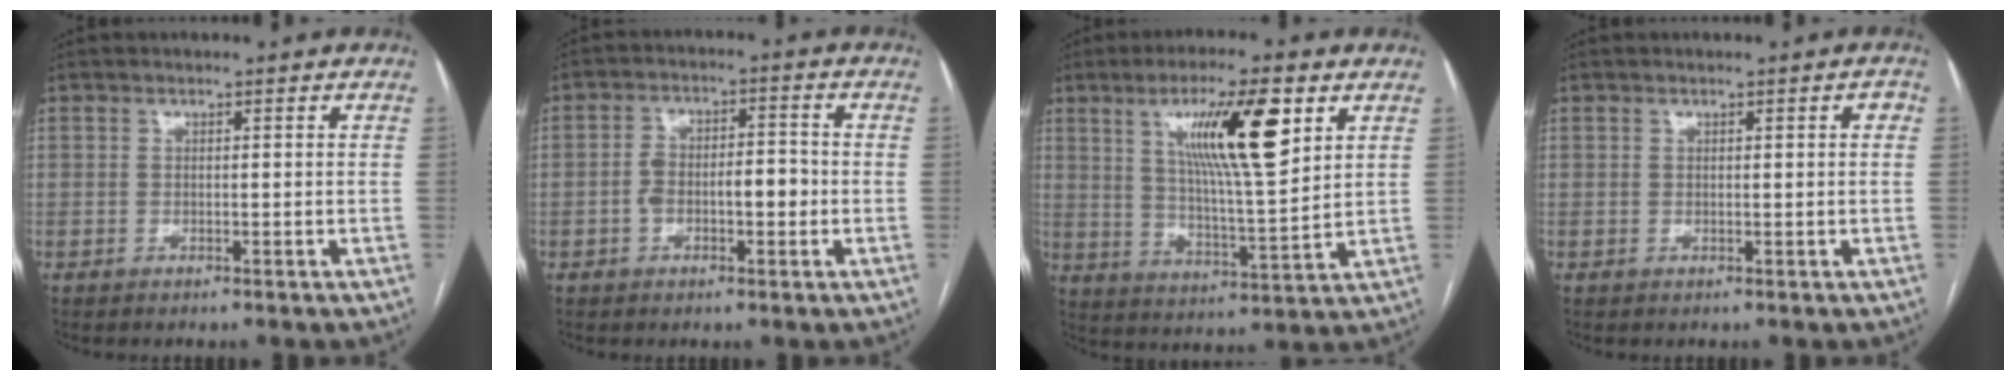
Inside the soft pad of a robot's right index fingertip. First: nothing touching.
{"total": 6.2, "force": [-1.3, 2.7, 5.4], "torque": [-0.099, 0.024, -0.021]}
{"total": 13.7, "force": [6.0, 1.5, 12.2], "torque": [-0.213, 0.002, 0.103]}
{"total": 1.2, "force": [0.3, 0.3, 1.1], "torque": [-0.011, 0.008, 0.004]}